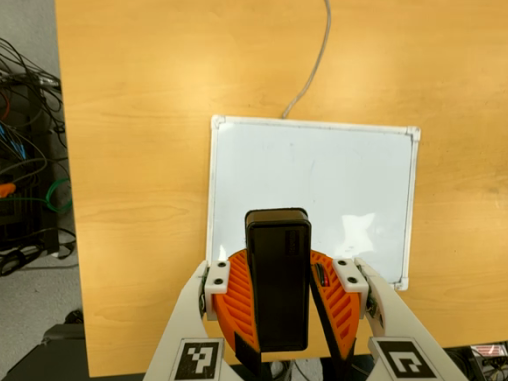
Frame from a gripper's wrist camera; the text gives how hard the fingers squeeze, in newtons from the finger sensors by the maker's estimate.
{"total": 8.1, "left": 8.9, "right": 7.4}